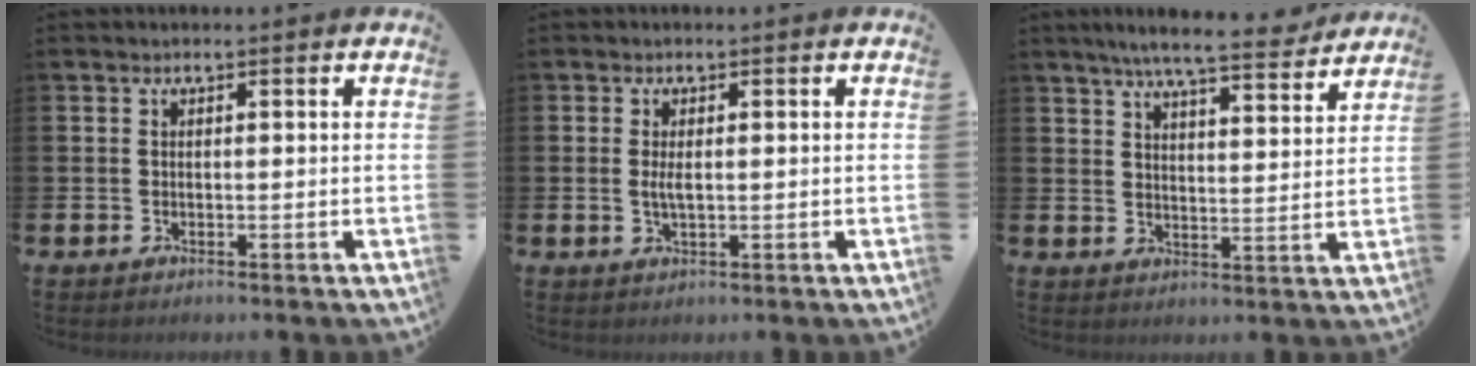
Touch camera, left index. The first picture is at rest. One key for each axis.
{"total": 1.9, "fx": 0.2, "fy": 0.6, "fz": 1.7, "tx": -0.030, "ty": 0.001, "tz": 0.001}
{"total": 7.5, "fx": 6.8, "fy": 0.5, "fz": 2.9, "tx": -0.051, "ty": -0.041, "tz": 0.115}